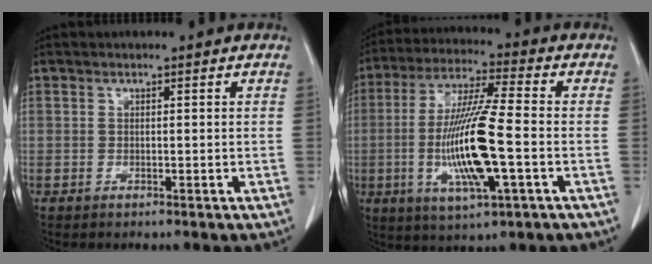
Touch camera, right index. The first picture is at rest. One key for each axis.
{"total": 14.5, "fx": -2.8, "fy": 1.3, "fz": 14.2, "tx": -0.285, "ty": -0.012, "tz": -0.051}